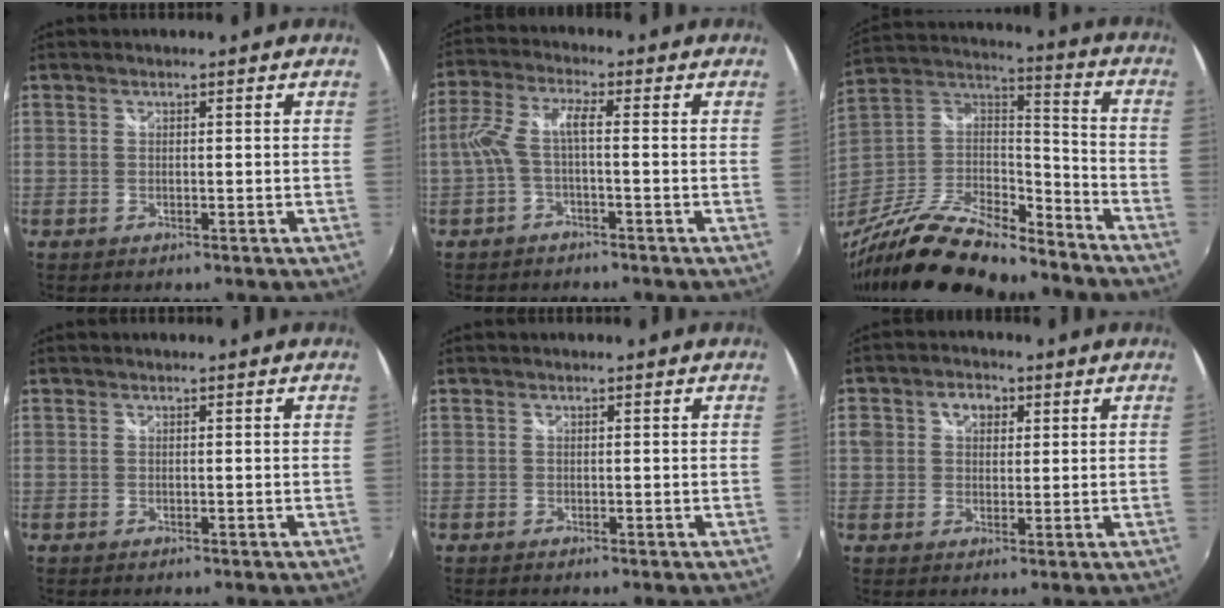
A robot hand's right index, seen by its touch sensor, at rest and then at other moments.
{"total": 5.6, "force": [-1.4, 0.9, 5.3], "torque": [-0.122, 0.009, -0.025]}
{"total": 27.3, "force": [-21.2, 8.1, 15.2], "torque": [-0.298, -0.024, -0.364]}
{"total": 0.0}
{"total": 0.0}
{"total": 5.1, "force": [1.4, 4.3, 2.5], "torque": [-0.044, 0.019, 0.021]}